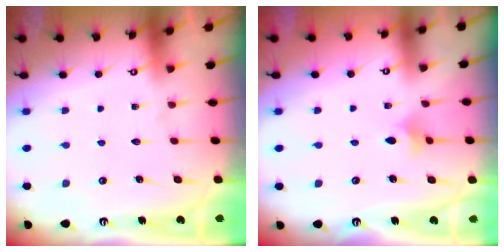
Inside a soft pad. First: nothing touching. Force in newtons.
{"total": 4.2, "press": 4.1, "slide": 1.0}